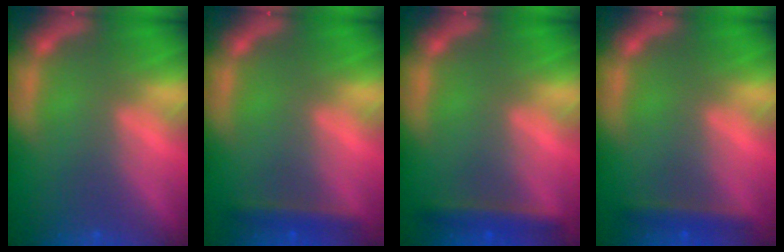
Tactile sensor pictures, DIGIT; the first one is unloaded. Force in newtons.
{"total": 1.9}
{"total": 2.4}
{"total": 1.9}